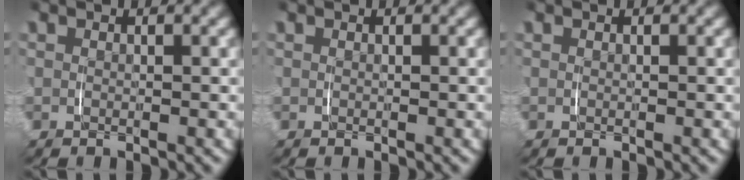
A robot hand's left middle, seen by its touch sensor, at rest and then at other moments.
{"total": 0.0}
{"total": 0.0}